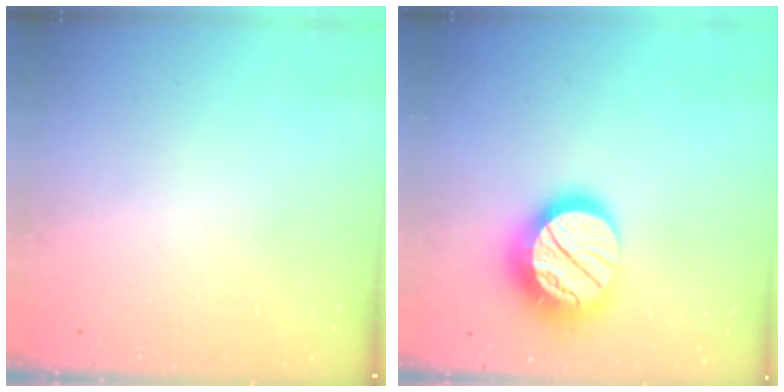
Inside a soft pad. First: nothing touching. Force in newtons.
{"total": 17.9, "press": 17.9, "slide": 1.3}